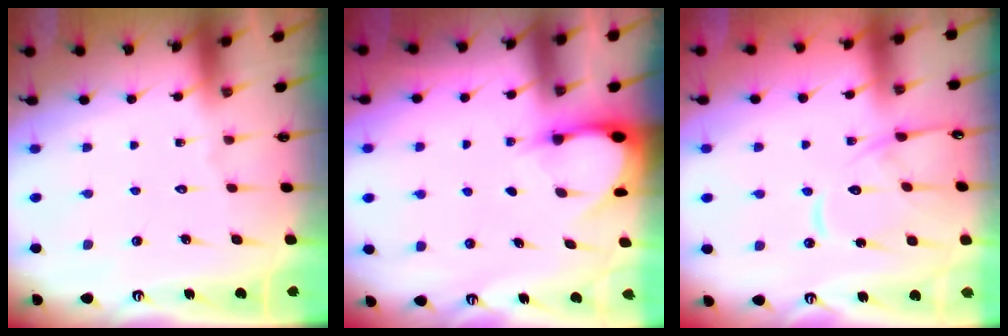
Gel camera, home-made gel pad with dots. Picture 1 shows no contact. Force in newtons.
{"total": 3.0, "press": 2.9, "slide": 0.2}
{"total": 11.5, "press": 11.5, "slide": 0.6}